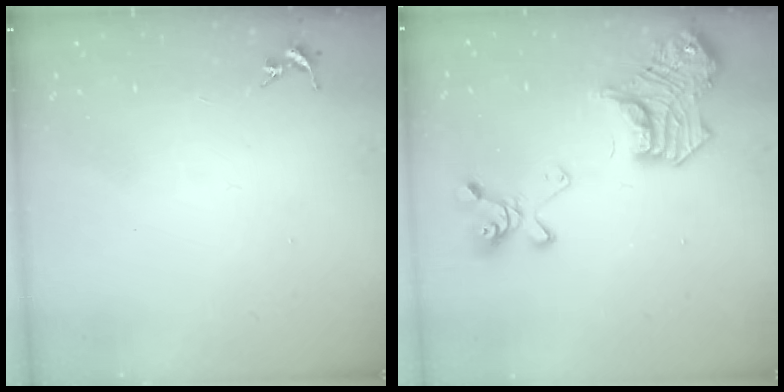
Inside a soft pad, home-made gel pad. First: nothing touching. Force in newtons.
{"total": 23.0, "press": 22.9, "slide": 2.0}